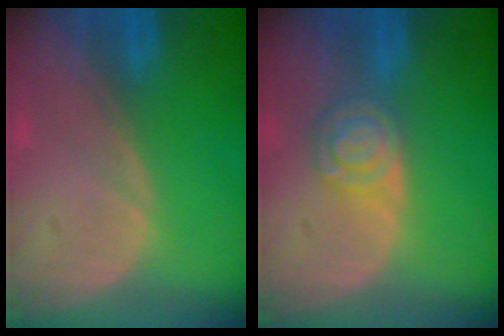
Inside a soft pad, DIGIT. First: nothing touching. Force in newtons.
{"total": 5.5, "press": 4.8, "slide": 2.6}